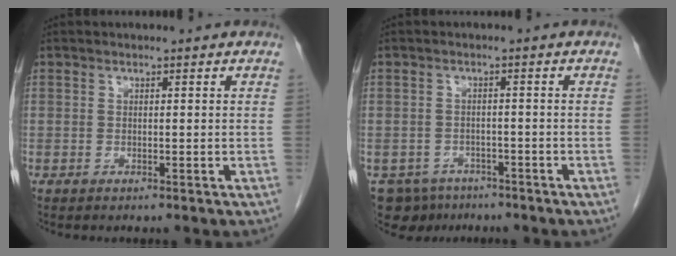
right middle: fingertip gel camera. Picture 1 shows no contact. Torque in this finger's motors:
{"motor_torque": [-0.01, 0.02, -0.08, 0.00]}